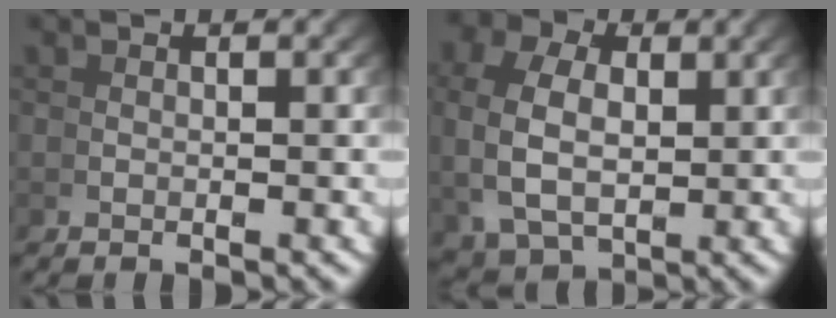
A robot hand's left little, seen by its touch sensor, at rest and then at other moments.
{"total": 6.0, "force": [1.0, 4.4, 4.0], "torque": [-0.091, -0.014, 0.030]}